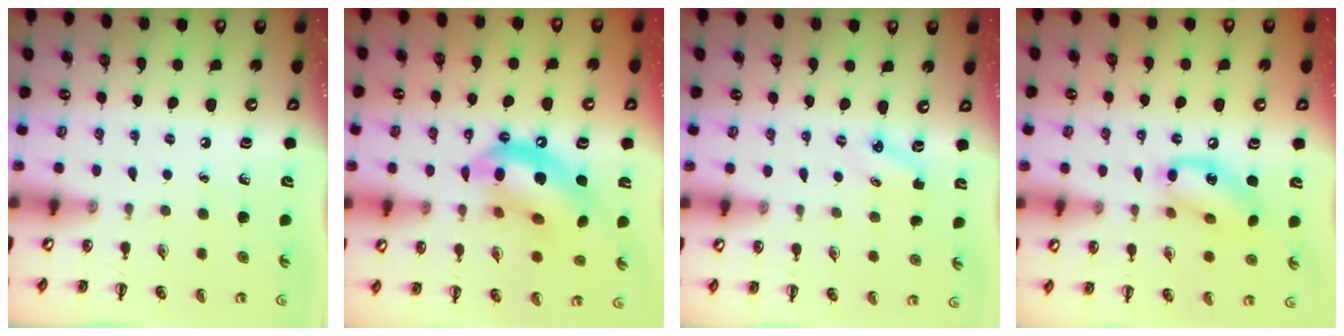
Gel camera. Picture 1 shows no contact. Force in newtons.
{"total": 15.0, "press": 14.5, "slide": 4.1}
{"total": 2.9, "press": 2.7, "slide": 0.8}
{"total": 12.7, "press": 12.5, "slide": 2.2}